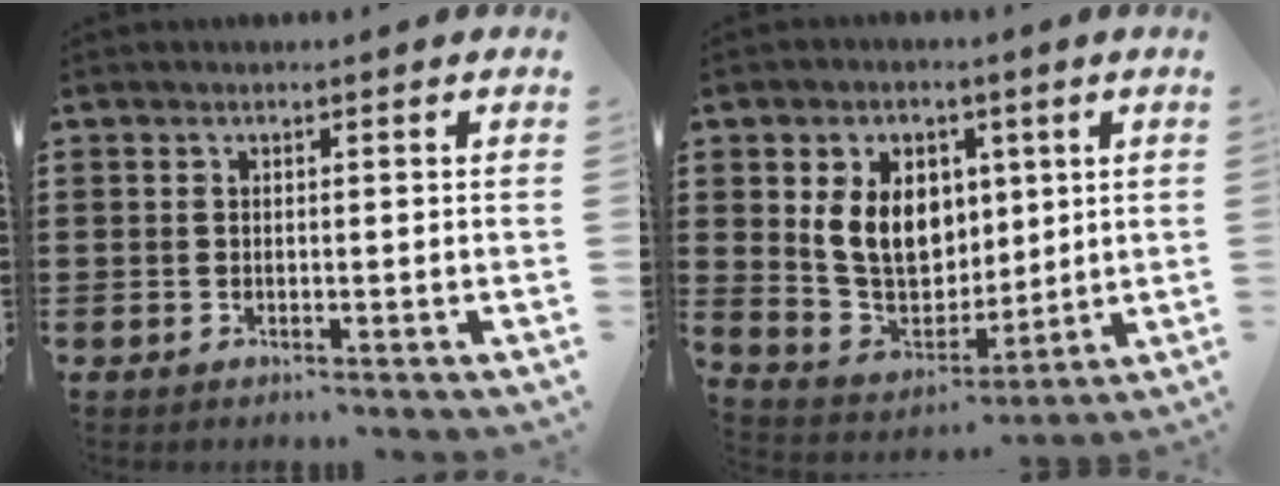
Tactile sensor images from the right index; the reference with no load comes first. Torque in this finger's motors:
{"motor_torque": [1.37, 0.77, 1.05, 0.13]}